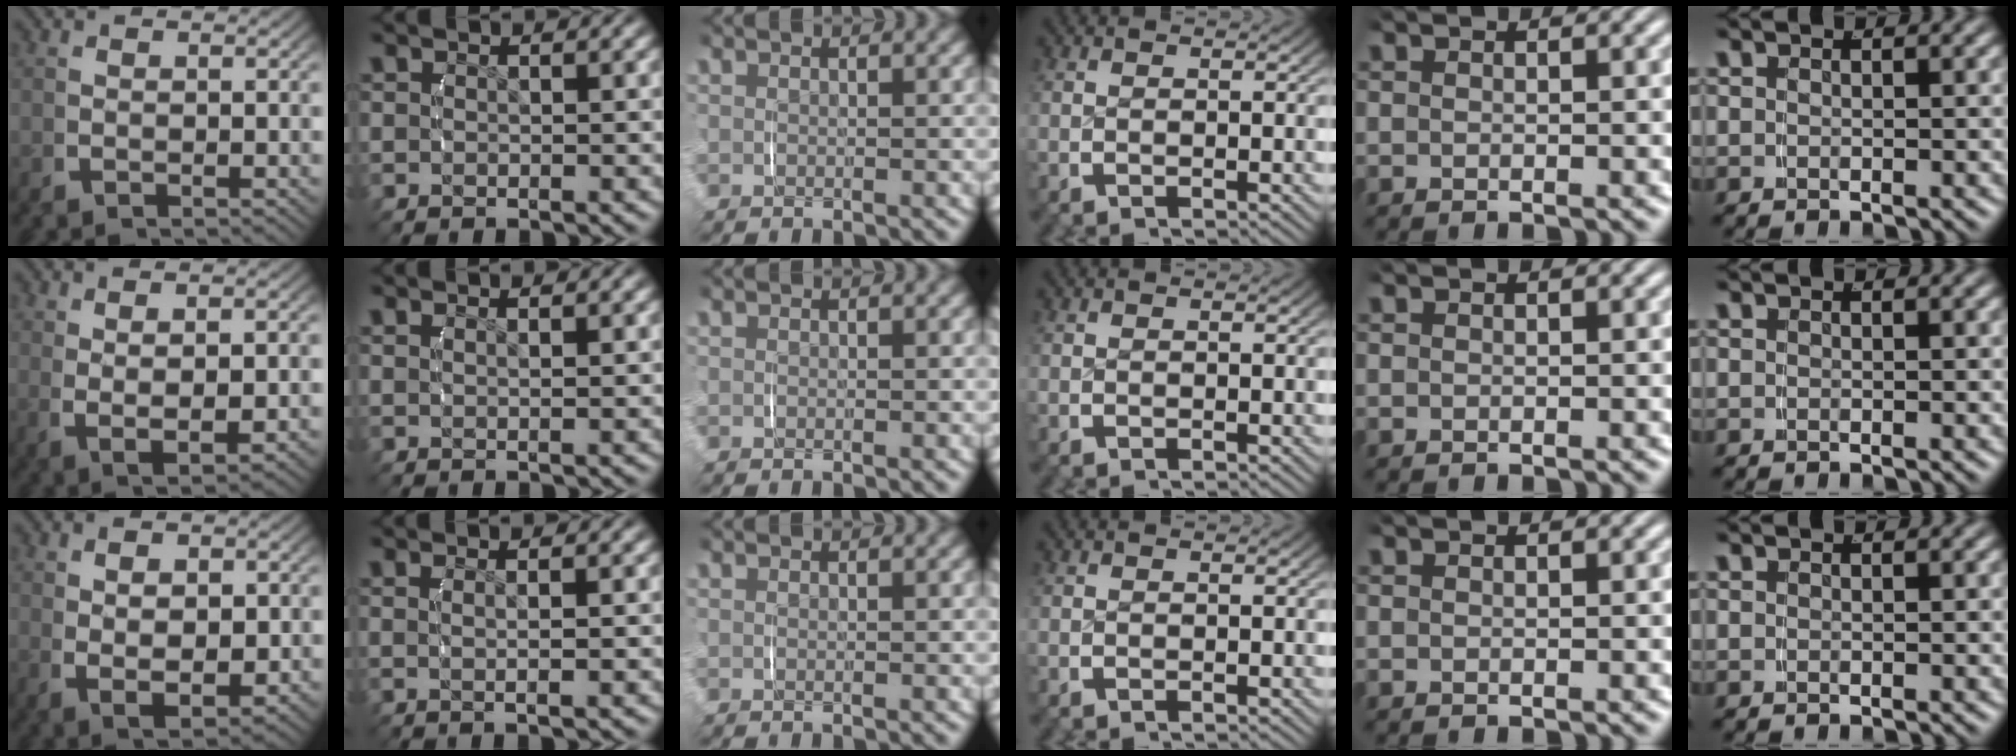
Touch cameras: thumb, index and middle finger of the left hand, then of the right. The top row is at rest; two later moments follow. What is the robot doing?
{"motion": "lift_and_place", "object": "scarf"}